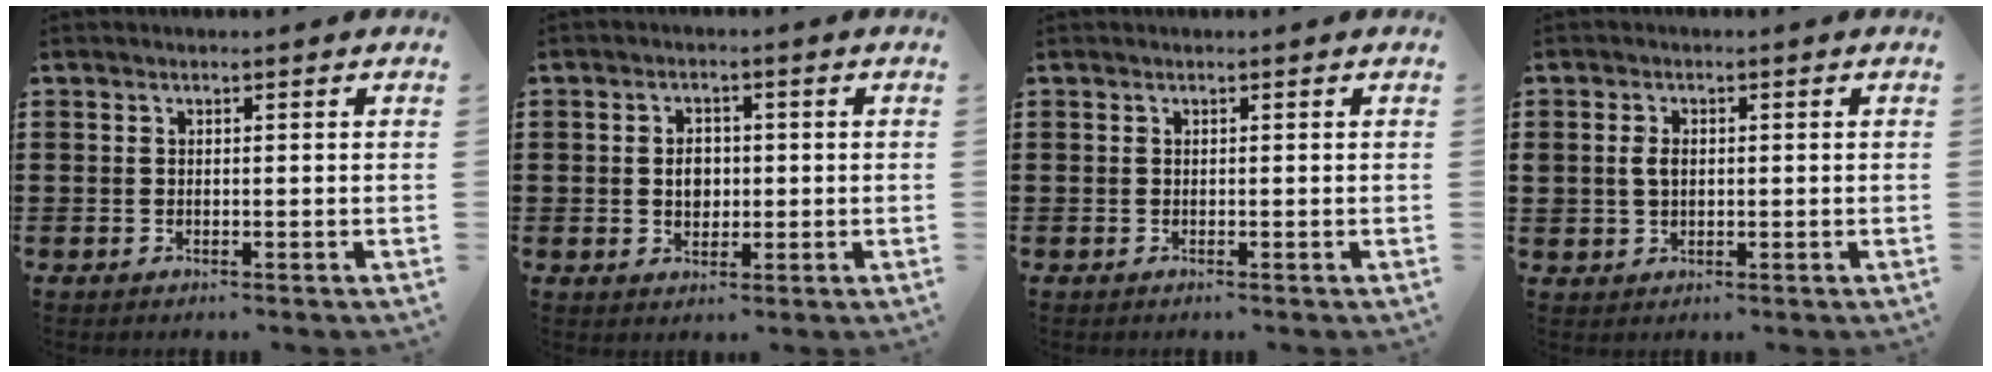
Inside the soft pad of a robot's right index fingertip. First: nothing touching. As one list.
[{"total": 3.1, "force": [-0.1, 2.3, 2.1], "torque": [-0.039, 0.003, -0.005]}, {"total": 0.0}, {"total": 2.4, "force": [0.3, 1.6, 1.7], "torque": [-0.036, 0.007, 0.004]}]